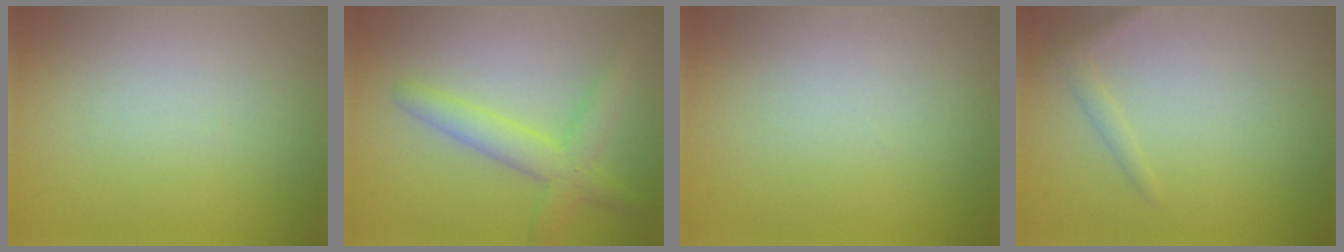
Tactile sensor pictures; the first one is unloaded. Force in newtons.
{"total": 3.7, "press": 3.7, "slide": 0.1}
{"total": 0.0}
{"total": 1.1, "press": 1.1, "slide": 0.0}